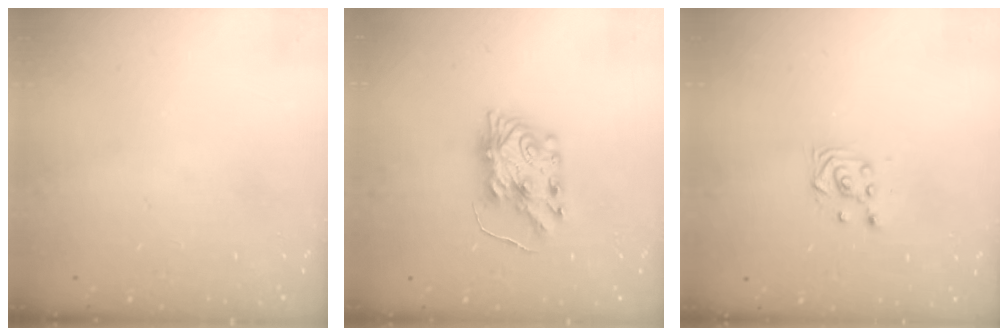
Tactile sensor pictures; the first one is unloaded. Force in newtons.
{"total": 8.1, "press": 8.1, "slide": 0.6}
{"total": 3.7, "press": 3.5, "slide": 1.1}